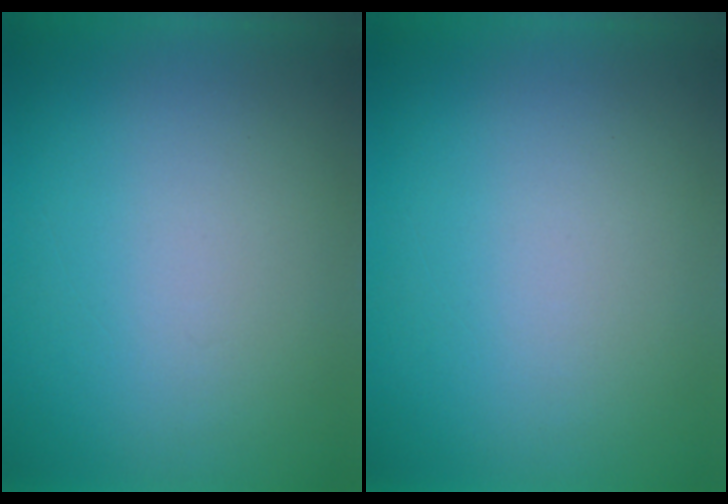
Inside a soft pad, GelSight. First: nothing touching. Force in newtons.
{"total": 0.0}